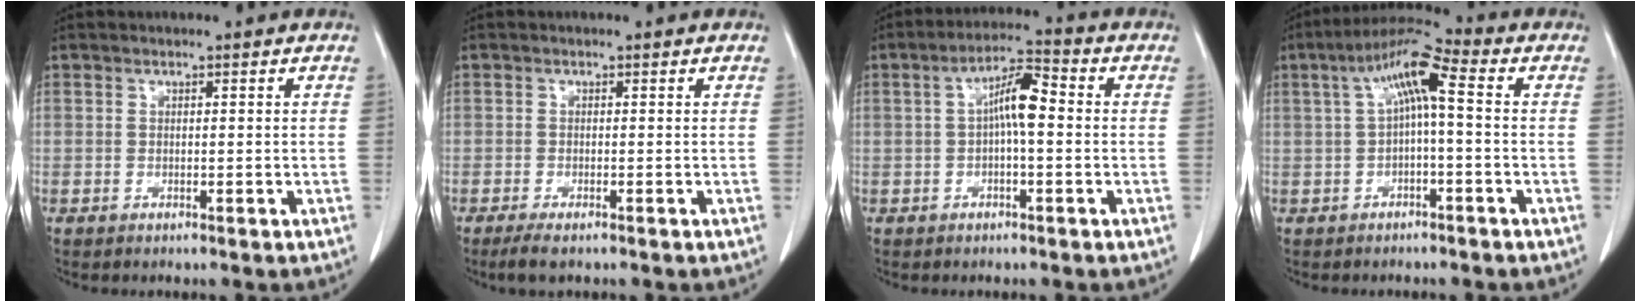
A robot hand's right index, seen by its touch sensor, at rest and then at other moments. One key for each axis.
{"total": 2.5, "fx": -1.7, "fy": 0.7, "fz": 1.7, "tx": -0.032, "ty": -0.006, "tz": -0.027}
{"total": 6.3, "fx": 0.2, "fy": 1.5, "fz": 6.1, "tx": -0.111, "ty": 0.021, "tz": 0.000}
{"total": 8.1, "fx": 1.1, "fy": 1.3, "fz": 7.9, "tx": -0.147, "ty": 0.035, "tz": 0.016}